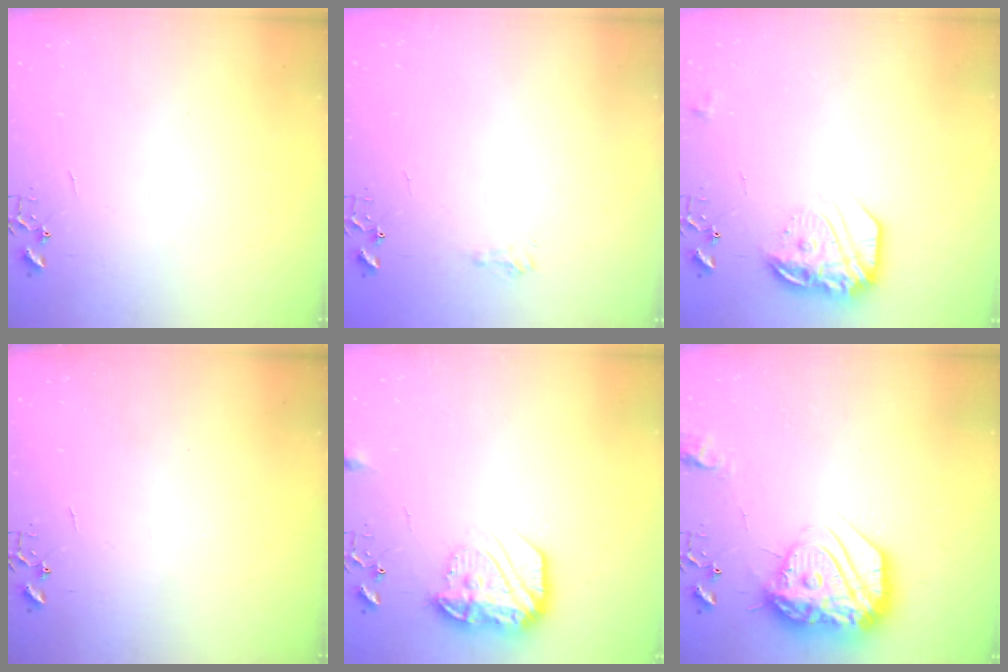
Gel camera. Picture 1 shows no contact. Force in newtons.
{"total": 6.1, "press": 6.1, "slide": 0.8}
{"total": 17.3, "press": 17.2, "slide": 1.2}
{"total": 0.0}
{"total": 15.3, "press": 15.2, "slide": 1.0}
{"total": 20.7, "press": 20.6, "slide": 1.5}